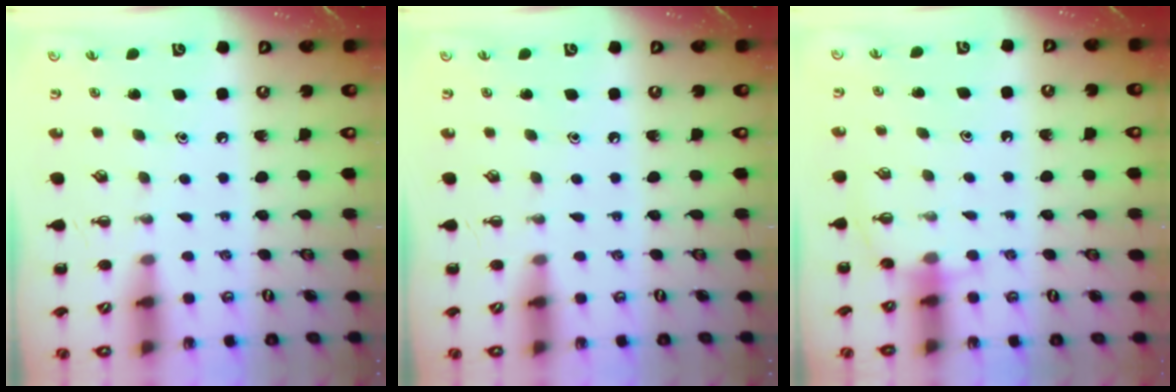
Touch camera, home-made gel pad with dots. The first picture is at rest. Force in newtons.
{"total": 0.0}
{"total": 5.5, "press": 5.4, "slide": 1.3}